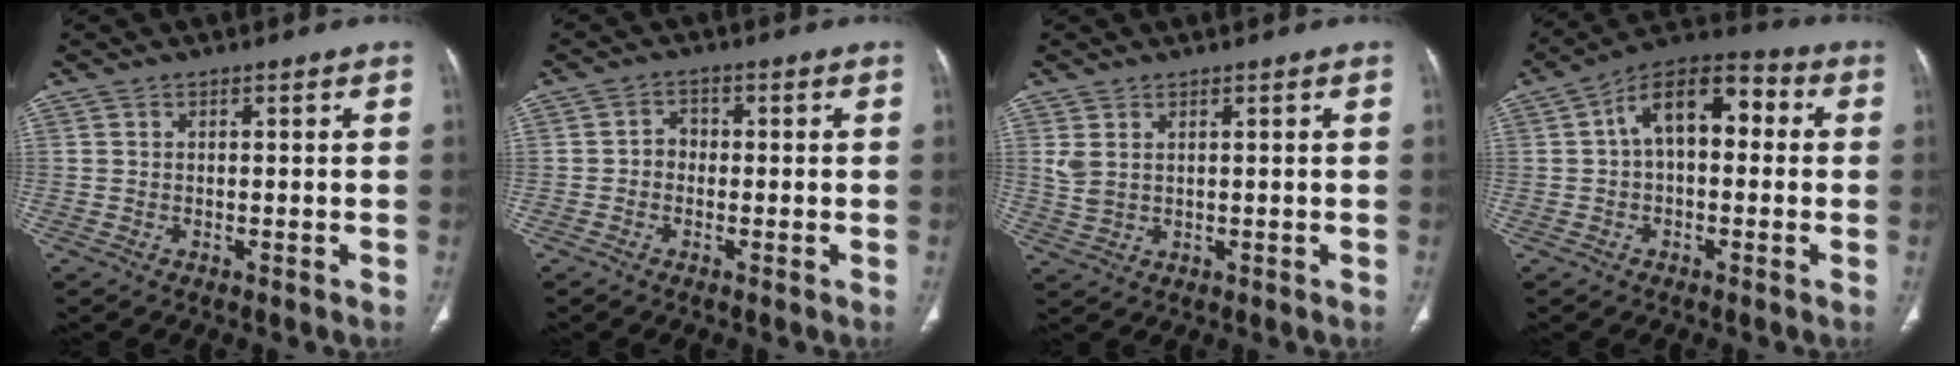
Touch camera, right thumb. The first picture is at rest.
{"total": 2.5, "force": [-0.5, 2.1, 1.2], "torque": [-0.005, 0.011, -0.018]}
{"total": 3.0, "force": [1.2, 1.8, 2.1], "torque": [-0.051, 0.000, 0.035]}
{"total": 12.6, "force": [1.5, 7.4, 10.1], "torque": [-0.136, 0.041, 0.010]}